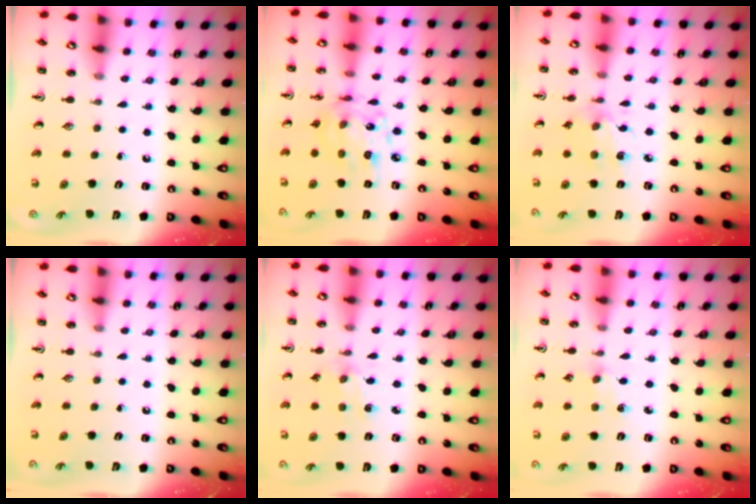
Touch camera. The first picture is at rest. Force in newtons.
{"total": 13.8, "press": 13.8, "slide": 1.0}
{"total": 8.7, "press": 8.7, "slide": 0.5}
{"total": 0.0}
{"total": 2.3, "press": 2.3, "slide": 0.5}
{"total": 3.3, "press": 3.3, "slide": 0.5}